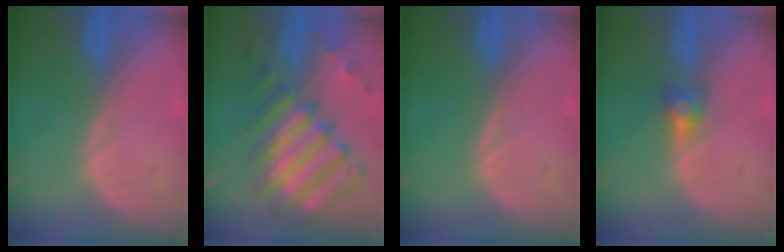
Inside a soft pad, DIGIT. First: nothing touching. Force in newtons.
{"total": 11.7, "press": 10.3, "slide": 5.6}
{"total": 0.0}
{"total": 2.9, "press": 2.5, "slide": 1.5}